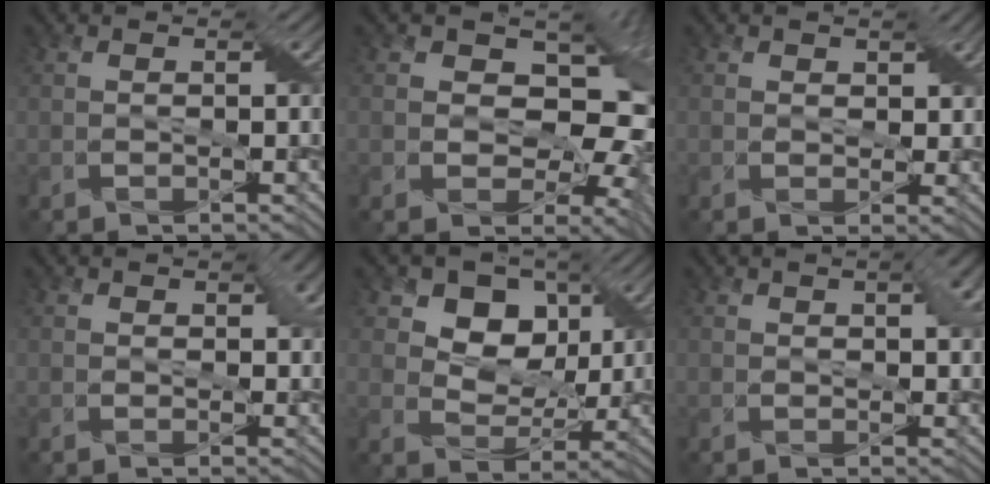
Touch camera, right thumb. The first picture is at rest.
{"total": 14.1, "force": [1.1, 9.9, 10.0], "torque": [-0.148, 0.000, 0.011]}
{"total": 2.3, "force": [1.1, 1.9, 0.9], "torque": [-0.016, 0.005, 0.006]}
{"total": 2.9, "force": [0.9, 2.2, 1.7], "torque": [-0.013, 0.008, 0.004]}
{"total": 8.6, "force": [3.8, 6.2, 4.5], "torque": [-0.098, 0.002, 0.061]}
{"total": 3.2, "force": [1.2, 1.7, 2.4], "torque": [-0.036, 0.003, 0.017]}